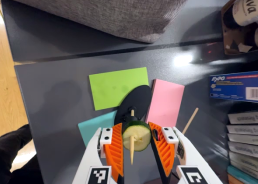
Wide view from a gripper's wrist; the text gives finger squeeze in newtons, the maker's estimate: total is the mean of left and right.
{"total": 10.5, "left": 10.8, "right": 10.3}